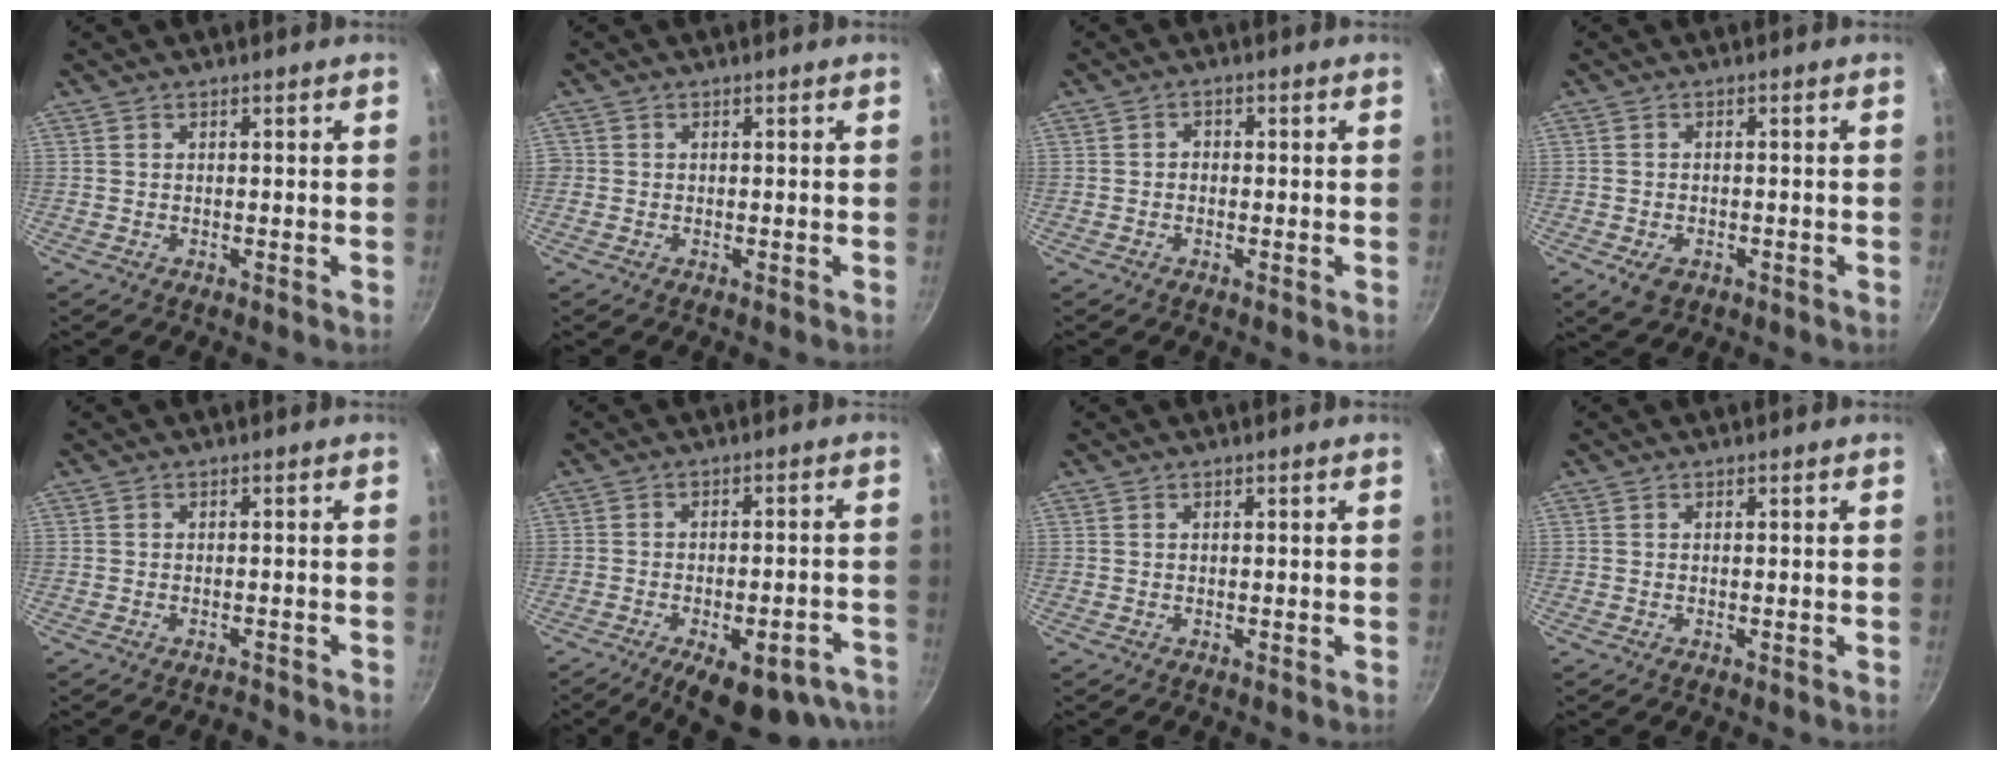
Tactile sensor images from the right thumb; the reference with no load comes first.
{"total": 0.7, "force": [-0.1, 0.7, 0.1], "torque": [0.001, 0.001, -0.005]}
{"total": 1.3, "force": [-0.4, 1.1, 0.6], "torque": [-0.009, 0.006, -0.008]}
{"total": 4.0, "force": [-1.7, 2.6, 2.5], "torque": [-0.042, 0.004, -0.022]}
{"total": 1.3, "force": [-1.2, 0.2, 0.2], "torque": [-0.004, 0.017, -0.013]}
{"total": 16.9, "force": [-10.5, 7.2, 11.2], "torque": [-0.106, 0.030, -0.129]}
{"total": 0.0}
{"total": 0.0}